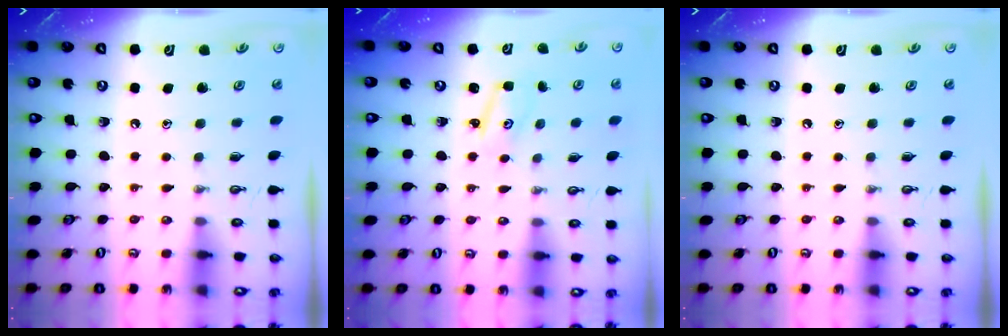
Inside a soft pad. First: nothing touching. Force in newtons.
{"total": 2.4, "press": 2.4, "slide": 0.1}
{"total": 0.0}